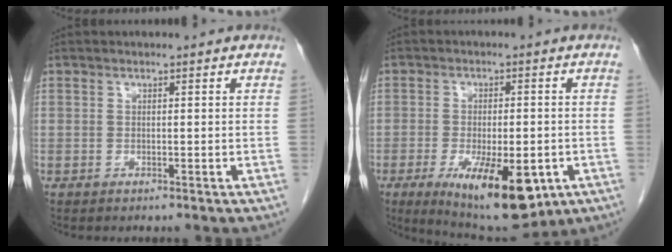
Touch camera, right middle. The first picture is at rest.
{"total": 14.5, "force": [-6.4, 5.4, 11.8], "torque": [-0.170, -0.019, -0.082]}